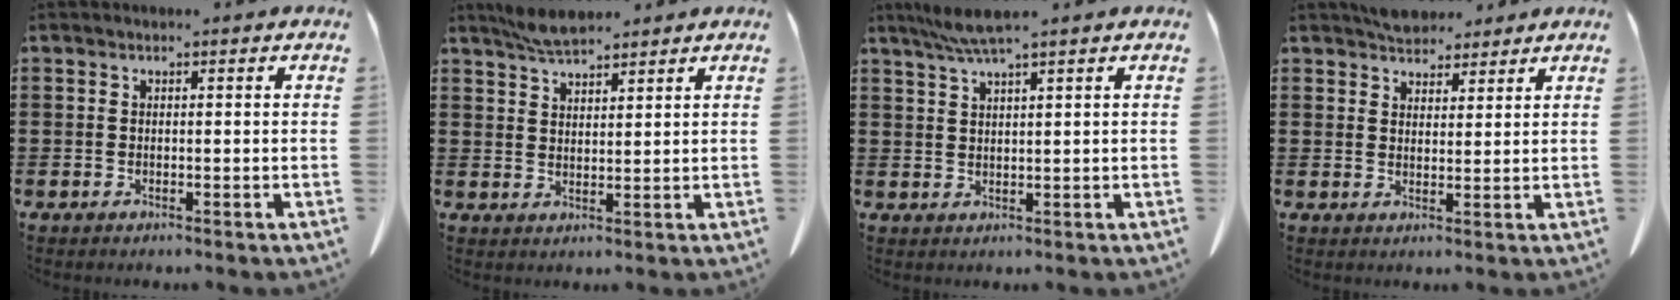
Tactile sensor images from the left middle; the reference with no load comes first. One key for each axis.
{"total": 3.9, "fx": 3.4, "fy": 0.8, "fz": 1.6, "tx": -0.039, "ty": -0.003, "tz": 0.064}
{"total": 3.8, "fx": 2.8, "fy": -0.3, "fz": 2.4, "tx": -0.054, "ty": -0.001, "tz": 0.052}
{"total": 3.9, "fx": 3.6, "fy": 1.5, "fz": 0.5, "tx": -0.021, "ty": -0.001, "tz": 0.071}